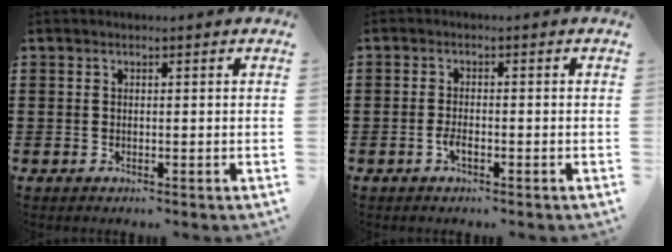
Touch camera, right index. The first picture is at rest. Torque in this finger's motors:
{"motor_torque": [1.10, 1.04, 0.13, 0.06]}